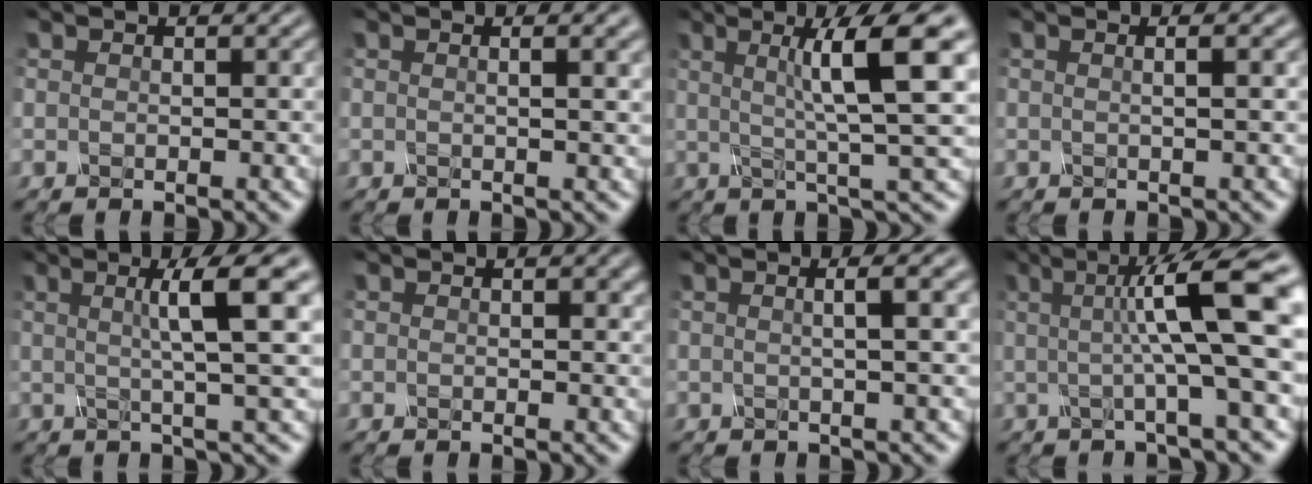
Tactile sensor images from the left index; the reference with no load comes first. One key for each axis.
{"total": 4.9, "fx": 2.0, "fy": 2.2, "fz": 3.9, "tx": -0.028, "ty": 0.029, "tz": -0.005}
{"total": 8.7, "fx": 1.7, "fy": 1.3, "fz": 8.4, "tx": -0.118, "ty": 0.009, "tz": 0.021}
{"total": 3.4, "fx": 1.0, "fy": 1.7, "fz": 2.8, "tx": -0.017, "ty": 0.019, "tz": -0.024}
{"total": 6.9, "fx": 1.6, "fy": 1.0, "fz": 6.6, "tx": -0.090, "ty": 0.017, "tz": 0.017}
{"total": 1.2, "fx": 0.5, "fy": 0.6, "fz": 0.8, "tx": -0.012, "ty": 0.002, "tz": 0.010}
{"total": 6.4, "fx": 2.1, "fy": 2.8, "fz": 5.4, "tx": -0.050, "ty": 0.040, "tz": -0.007}
{"total": 9.5, "fx": 1.0, "fy": 1.5, "fz": 9.4, "tx": -0.124, "ty": 0.007, "tz": 0.007}